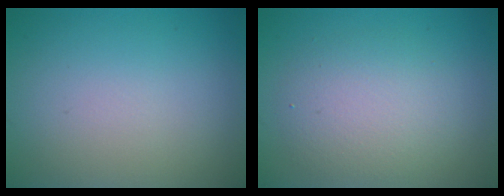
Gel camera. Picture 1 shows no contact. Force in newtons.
{"total": 4.0, "press": 4.0, "slide": 0.3}